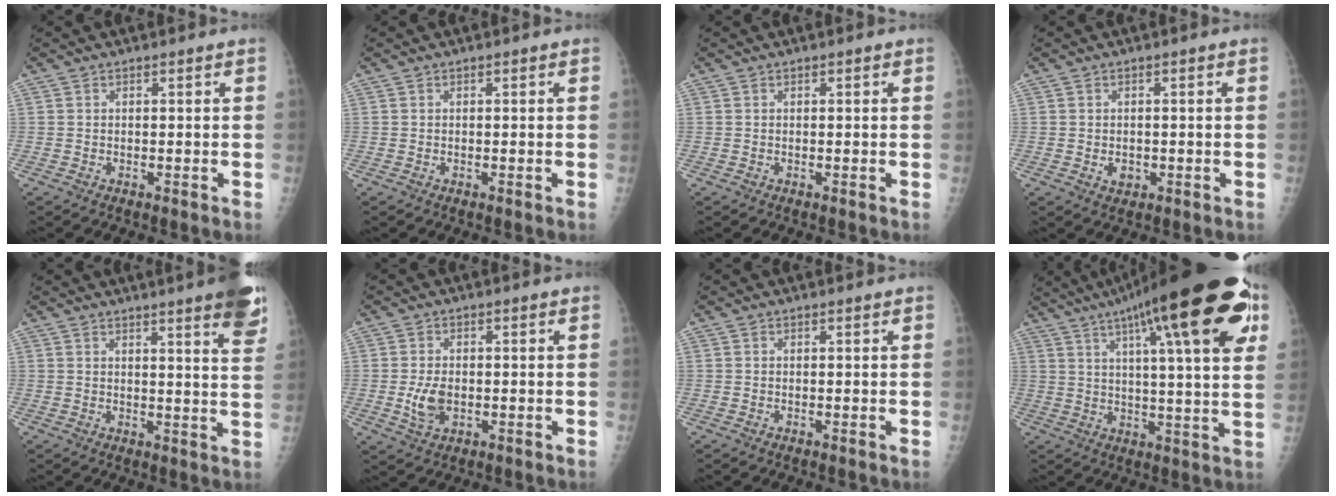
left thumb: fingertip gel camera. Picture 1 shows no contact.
{"total": 0.0}
{"total": 0.0}
{"total": 2.0, "force": [-0.5, 1.6, 1.0], "torque": [-0.007, 0.001, -0.002]}
{"total": 10.6, "force": [6.8, 1.2, 8.0], "torque": [-0.081, -0.028, 0.070]}
{"total": 4.7, "force": [-0.9, 2.9, 3.5], "torque": [-0.067, -0.001, -0.012]}
{"total": 0.0}
{"total": 26.7, "force": [12.6, 5.9, 22.8], "torque": [-0.326, -0.003, 0.180]}